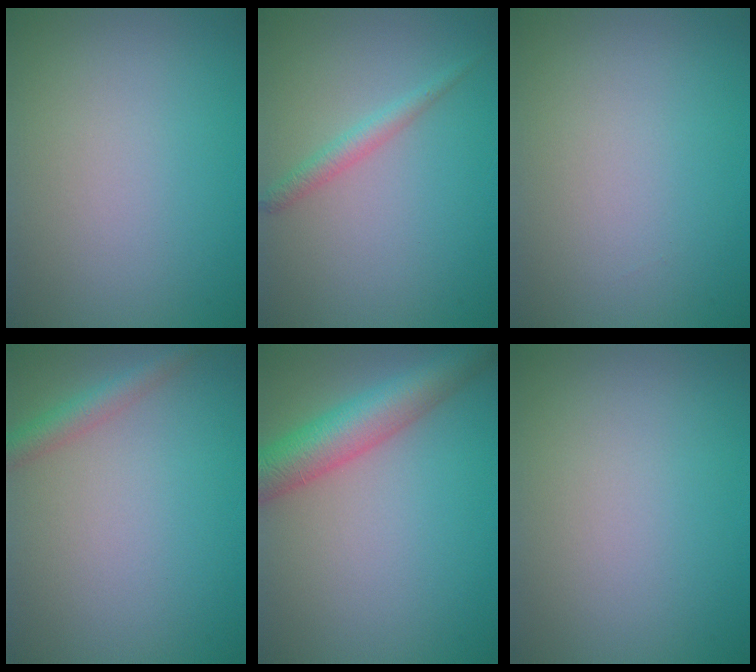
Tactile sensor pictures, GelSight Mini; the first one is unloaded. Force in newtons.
{"total": 1.6, "press": 1.6, "slide": 0.0}
{"total": 0.0}
{"total": 2.4, "press": 2.4, "slide": 0.2}
{"total": 6.1, "press": 6.1, "slide": 0.2}
{"total": 0.0}